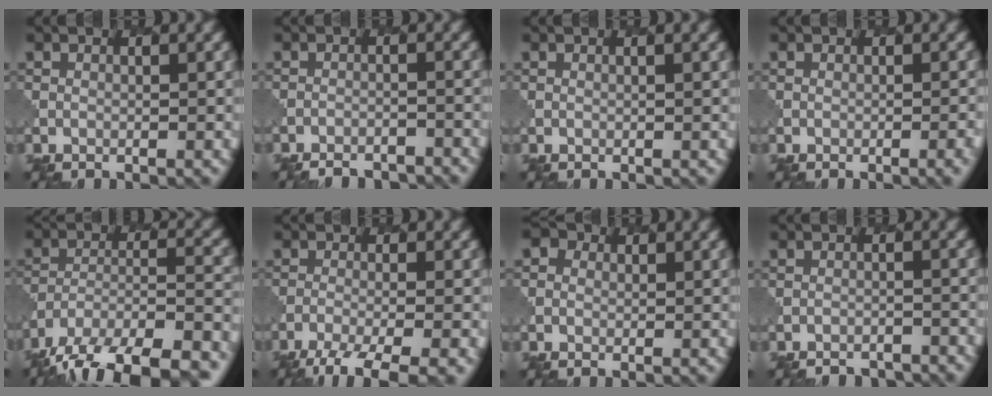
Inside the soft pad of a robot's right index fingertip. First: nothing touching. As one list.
[{"total": 4.4, "force": [-4.3, 0.9, 0.7], "torque": [-0.001, 0.000, -0.051]}, {"total": 0.7, "force": [0.4, 0.2, 0.5], "torque": [-0.003, 0.001, 0.000]}, {"total": 2.5, "force": [-0.9, 0.9, 2.2], "torque": [-0.009, 0.008, -0.007]}, {"total": 15.0, "force": [-12.2, 5.7, 6.7], "torque": [-0.119, -0.017, -0.159]}, {"total": 5.6, "force": [-3.8, 1.3, 3.9], "torque": [-0.064, -0.009, -0.067]}, {"total": 2.4, "force": [0.8, 2.1, 1.0], "torque": [0.002, 0.008, -0.008]}, {"total": 3.3, "force": [-3.2, 0.5, 0.3], "torque": [0.004, -0.001, -0.039]}]